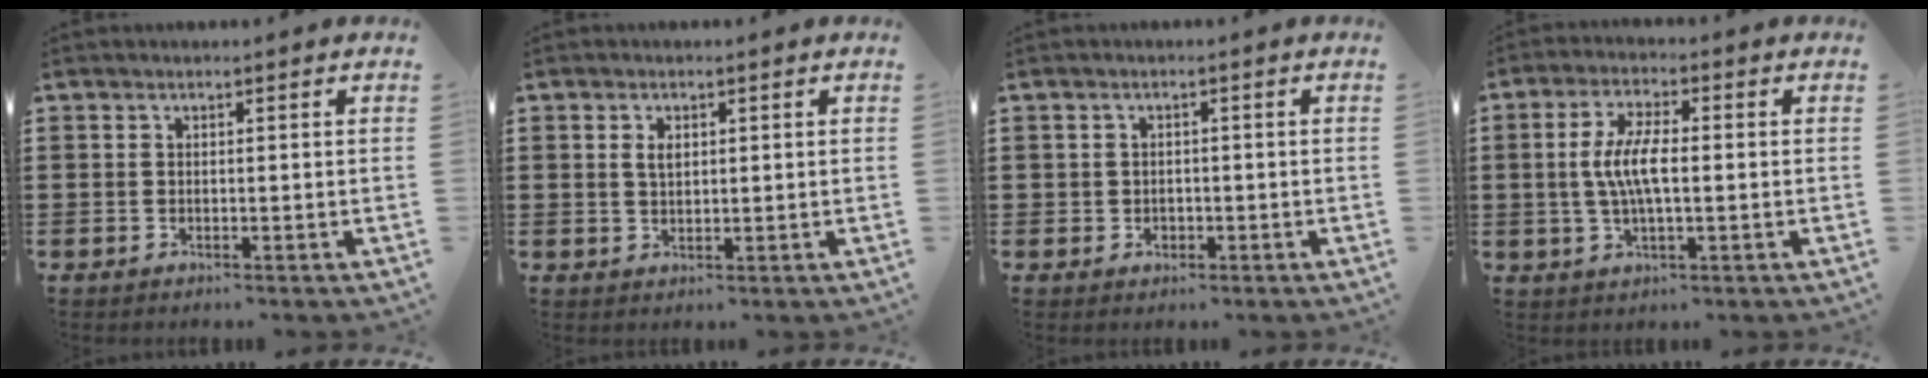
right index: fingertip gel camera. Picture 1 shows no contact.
{"total": 1.9, "force": [0.6, 1.1, 1.5], "torque": [-0.033, 0.005, 0.010]}
{"total": 1.5, "force": [-0.3, 1.4, 0.3], "torque": [-0.010, 0.006, -0.009]}
{"total": 6.7, "force": [-0.2, 2.2, 6.4], "torque": [-0.135, -0.002, -0.010]}